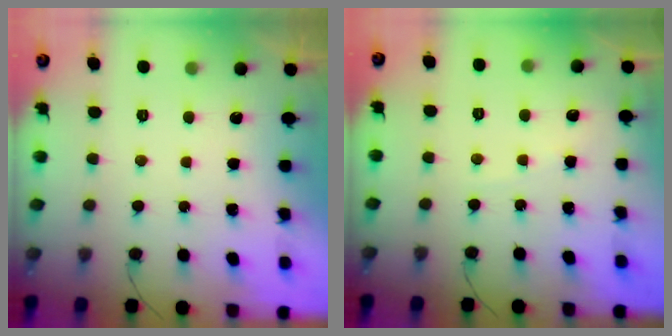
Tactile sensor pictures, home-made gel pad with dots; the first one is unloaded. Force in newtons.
{"total": 2.3, "press": 2.3, "slide": 0.4}